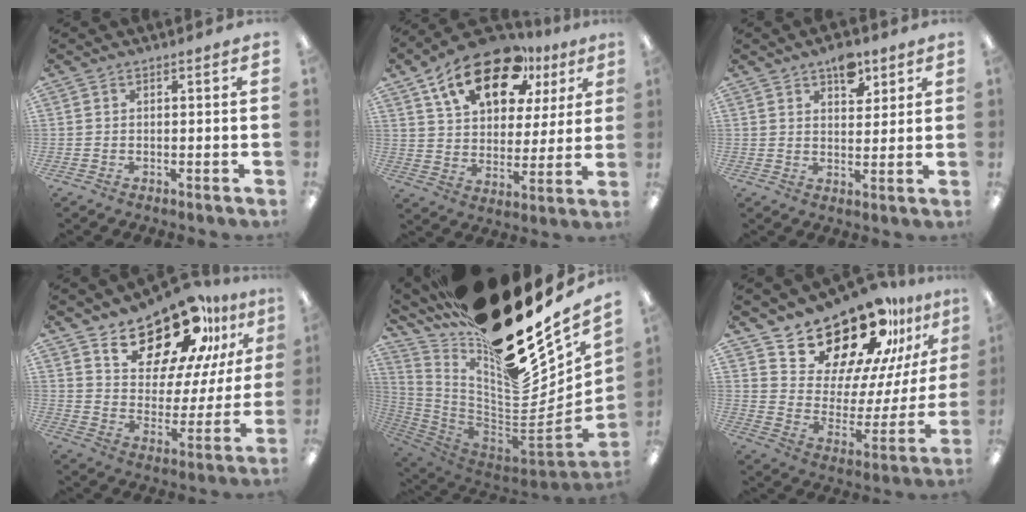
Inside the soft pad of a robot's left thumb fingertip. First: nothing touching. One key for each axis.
{"total": 18.7, "fx": 11.7, "fy": 9.9, "fz": 10.8, "tx": -0.180, "ty": -0.052, "tz": 0.205}
{"total": 7.3, "fx": 4.7, "fy": 4.1, "fz": 3.8, "tx": -0.029, "ty": -0.024, "tz": 0.076}
{"total": 19.6, "fx": 15.0, "fy": 8.8, "fz": 9.1, "tx": -0.145, "ty": -0.101, "tz": 0.263}
{"total": 29.0, "fx": 20.3, "fy": 10.6, "fz": 17.8, "tx": -0.229, "ty": -0.167, "tz": 0.368}
{"total": 21.5, "fx": 18.3, "fy": 8.2, "fz": 7.8, "tx": -0.131, "ty": -0.145, "tz": 0.315}